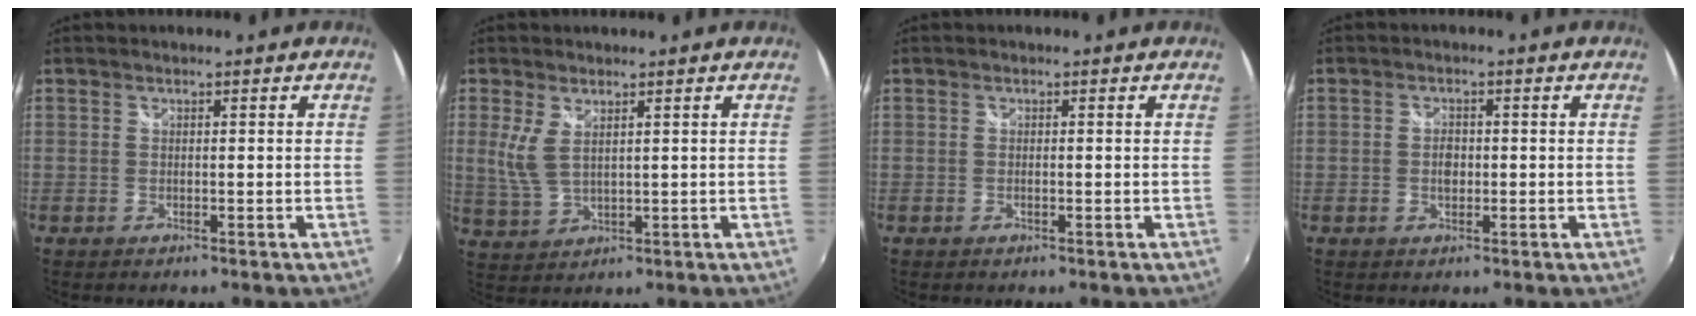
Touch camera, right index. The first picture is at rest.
{"total": 5.1, "force": [1.7, 2.2, 4.3], "torque": [-0.096, -0.003, 0.039]}
{"total": 0.5, "force": [-0.3, 0.0, 0.4], "torque": [-0.008, 0.000, -0.006]}
{"total": 2.3, "force": [-0.3, 1.6, 1.7], "torque": [-0.030, 0.003, -0.005]}